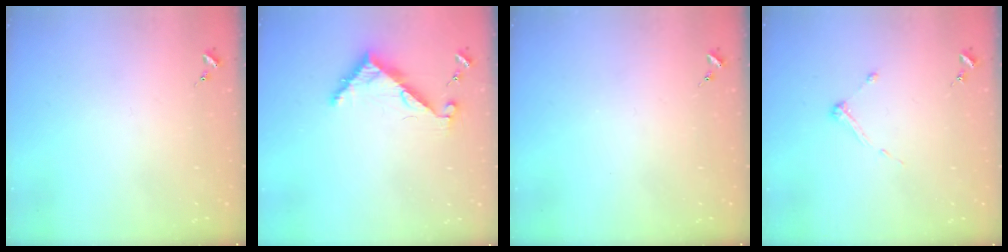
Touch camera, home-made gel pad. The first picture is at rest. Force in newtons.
{"total": 7.5, "press": 7.5, "slide": 0.1}
{"total": 0.0}
{"total": 3.6, "press": 3.6, "slide": 0.4}